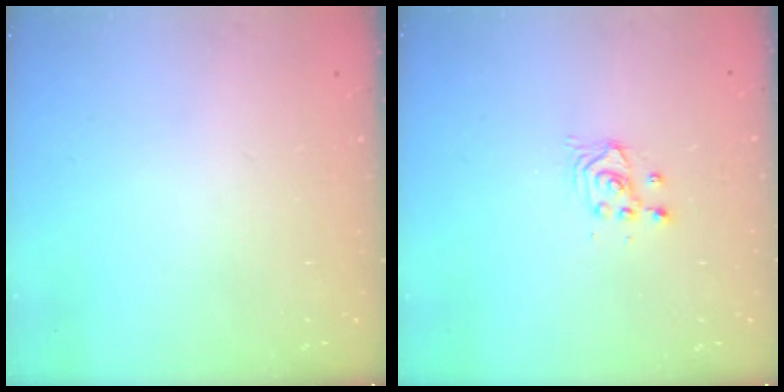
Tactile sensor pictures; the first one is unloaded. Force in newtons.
{"total": 2.4, "press": 2.4, "slide": 0.2}